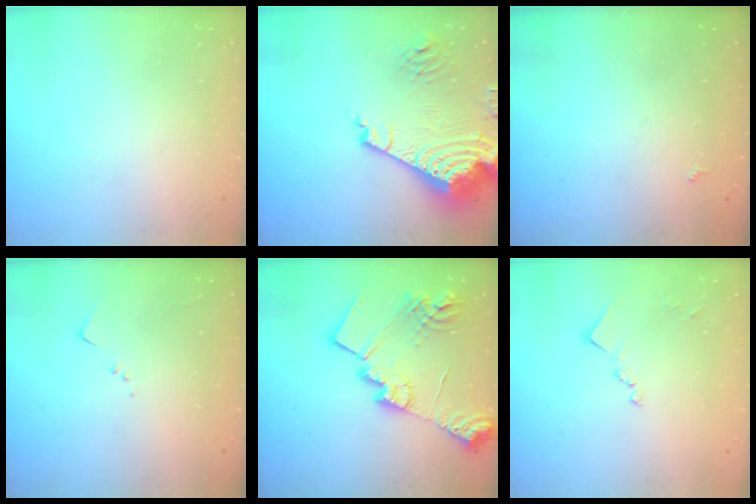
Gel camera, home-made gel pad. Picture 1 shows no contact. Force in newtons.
{"total": 21.9, "press": 21.6, "slide": 3.2}
{"total": 2.3, "press": 2.2, "slide": 0.4}
{"total": 4.0, "press": 4.0, "slide": 0.5}
{"total": 23.1, "press": 23.0, "slide": 2.1}
{"total": 10.2, "press": 10.2, "slide": 0.5}